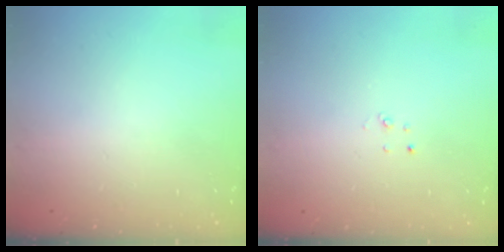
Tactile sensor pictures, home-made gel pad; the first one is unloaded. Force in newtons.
{"total": 2.2, "press": 2.2, "slide": 0.2}